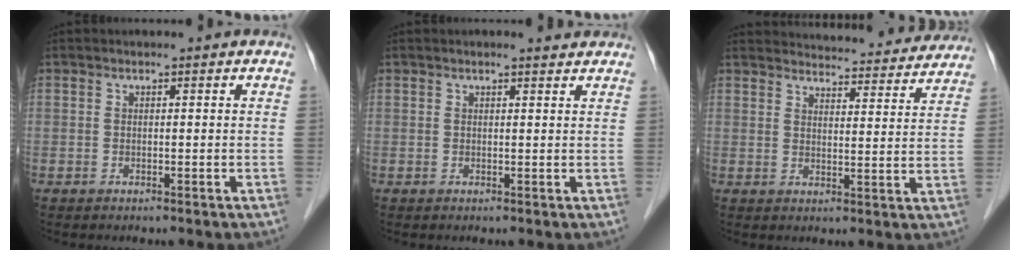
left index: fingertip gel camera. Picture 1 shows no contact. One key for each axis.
{"total": 1.9, "fx": 1.7, "fy": 0.3, "fz": 0.7, "tx": -0.017, "ty": 0.008, "tz": 0.020}
{"total": 21.3, "fx": 20.4, "fy": 4.0, "fz": 4.5, "tx": -0.053, "ty": -0.016, "tz": 0.244}